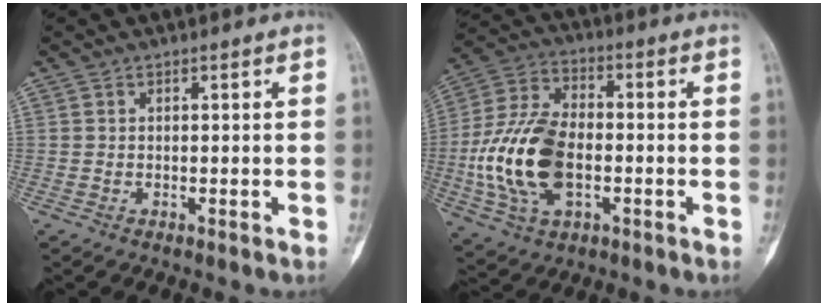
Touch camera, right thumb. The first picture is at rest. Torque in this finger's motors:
{"motor_torque": [2.35, 2.28, 1.45, -0.55, 0.24]}